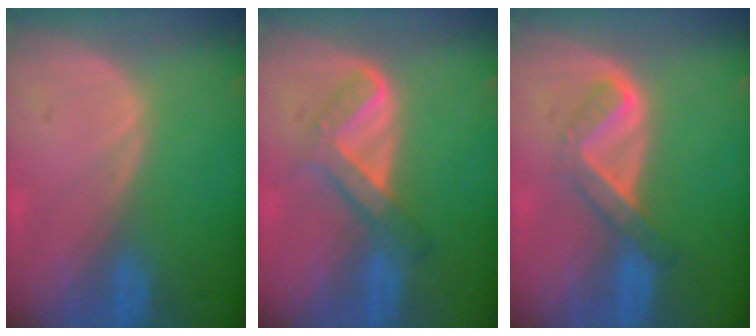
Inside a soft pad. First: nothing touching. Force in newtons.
{"total": 5.2, "press": 5.1, "slide": 1.4}
{"total": 5.4, "press": 4.7, "slide": 2.6}